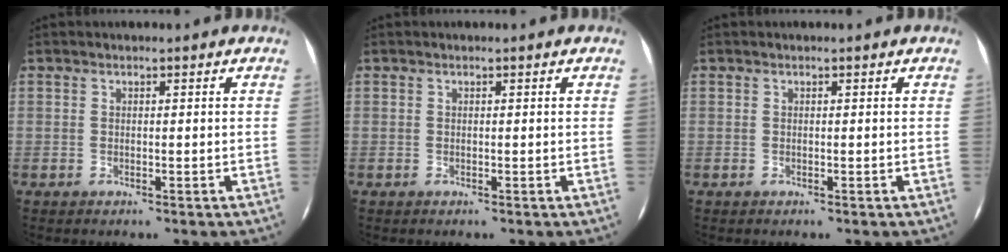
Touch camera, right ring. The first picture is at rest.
{"total": 0.0}
{"total": 0.0}